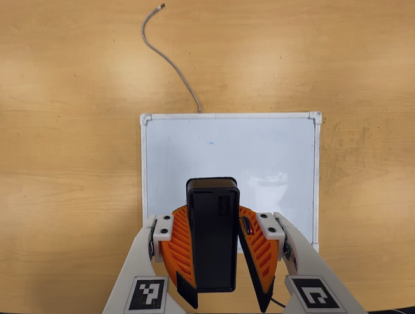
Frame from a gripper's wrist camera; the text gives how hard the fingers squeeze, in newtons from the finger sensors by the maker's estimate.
{"total": 8.1, "left": 8.2, "right": 8.0}